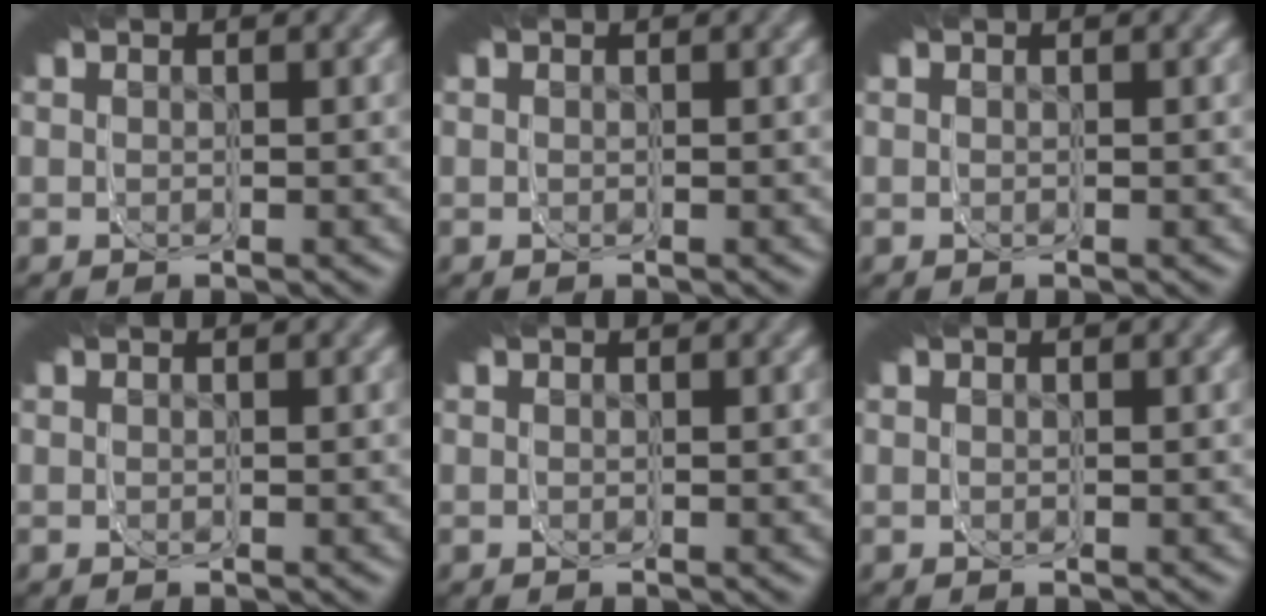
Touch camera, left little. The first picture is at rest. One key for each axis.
{"total": 0.0}
{"total": 0.0}
{"total": 0.0}
{"total": 0.0}
{"total": 0.0}